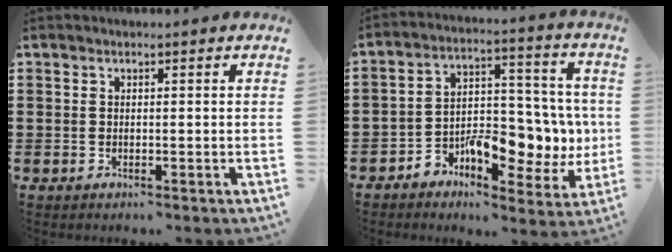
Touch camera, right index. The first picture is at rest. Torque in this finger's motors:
{"motor_torque": [2.14, 0.00, 0.39, 0.12]}